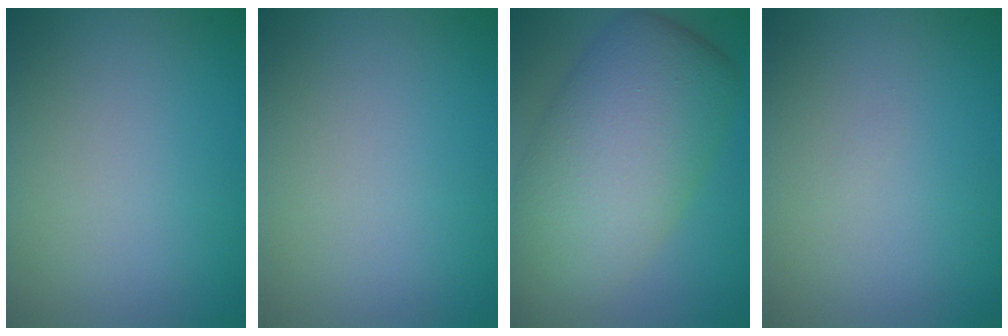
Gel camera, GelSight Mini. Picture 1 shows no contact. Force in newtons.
{"total": 0.0}
{"total": 11.1, "press": 11.1, "slide": 0.5}
{"total": 0.0}